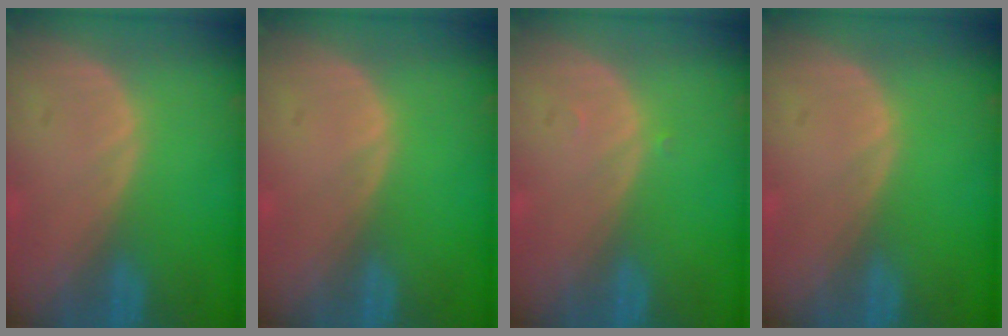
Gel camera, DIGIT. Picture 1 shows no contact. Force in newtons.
{"total": 0.0}
{"total": 0.5, "press": 0.4, "slide": 0.3}
{"total": 0.0}